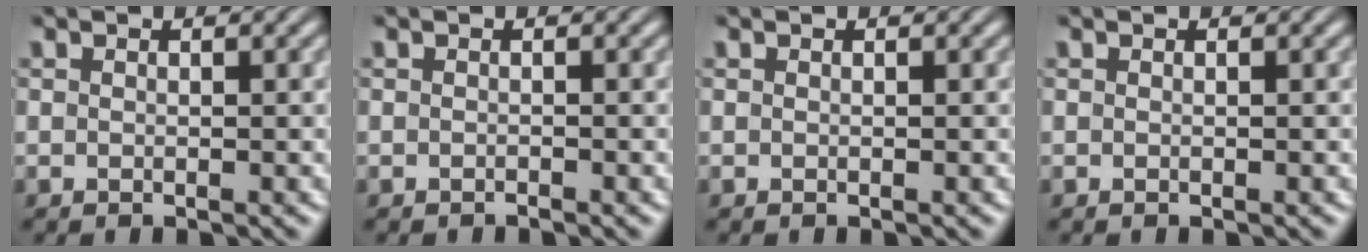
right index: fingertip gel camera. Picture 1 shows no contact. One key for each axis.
{"total": 0.8, "fx": -0.4, "fy": -0.6, "fz": -0.3, "tx": 0.007, "ty": -0.004, "tz": -0.002}
{"total": 0.0}
{"total": 0.0}